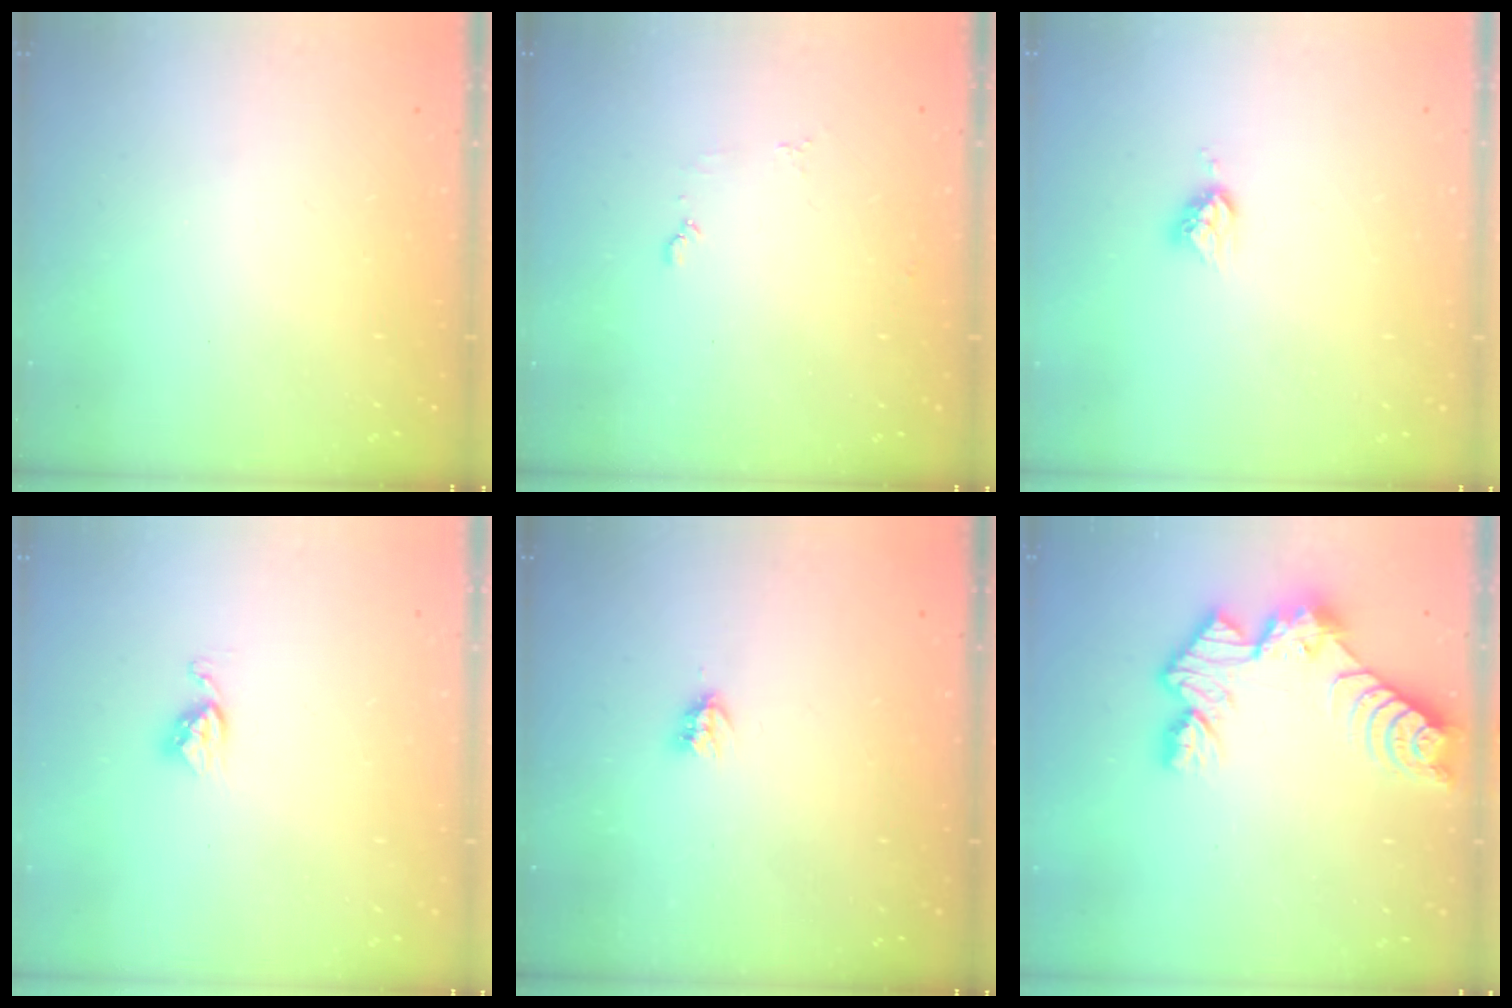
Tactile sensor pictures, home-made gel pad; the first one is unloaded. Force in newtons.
{"total": 4.2, "press": 4.2, "slide": 0.5}
{"total": 5.0, "press": 4.9, "slide": 0.4}
{"total": 3.5, "press": 3.5, "slide": 0.5}
{"total": 3.6, "press": 3.6, "slide": 0.1}
{"total": 10.3, "press": 10.3, "slide": 1.0}